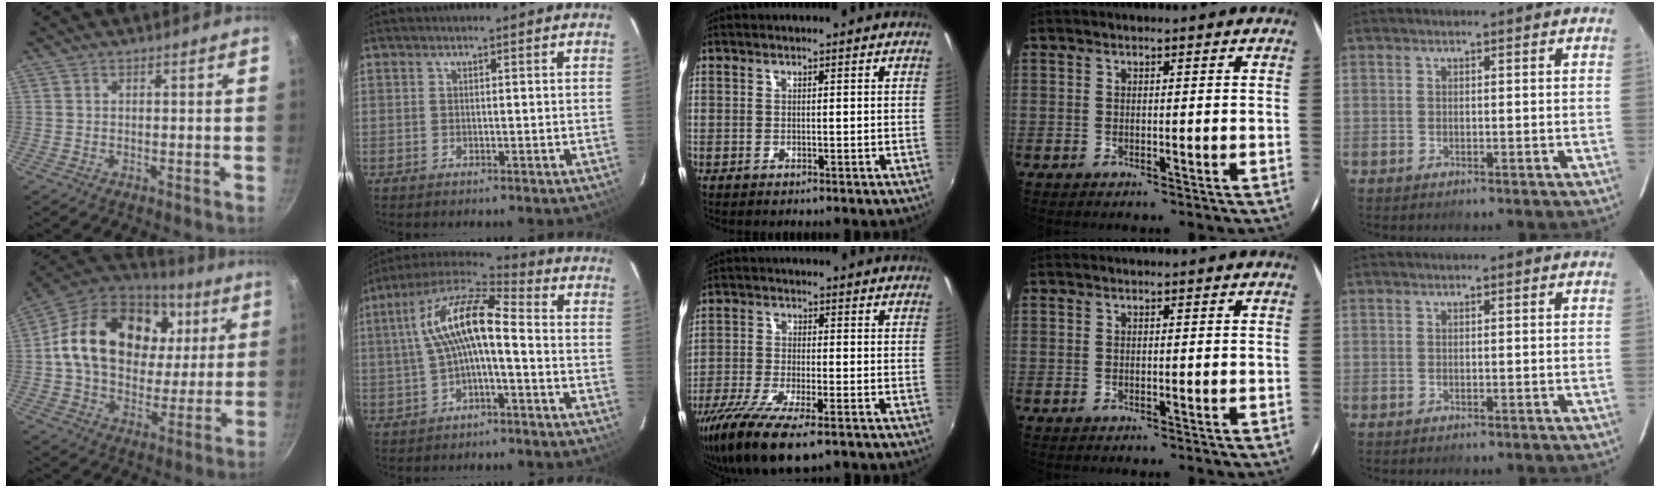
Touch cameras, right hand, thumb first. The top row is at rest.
{"thumb": {"total": 26.5, "force": [6.2, 18.9, 17.4], "torque": [-0.288, 0.011, 0.101]}, "index": {"total": 11.9, "force": [-0.7, 3.4, 11.4], "torque": [-0.224, 0.025, -0.017]}, "middle": {"total": 12.1, "force": [-8.1, 3.0, 8.4], "torque": [-0.185, -0.044, -0.150]}}